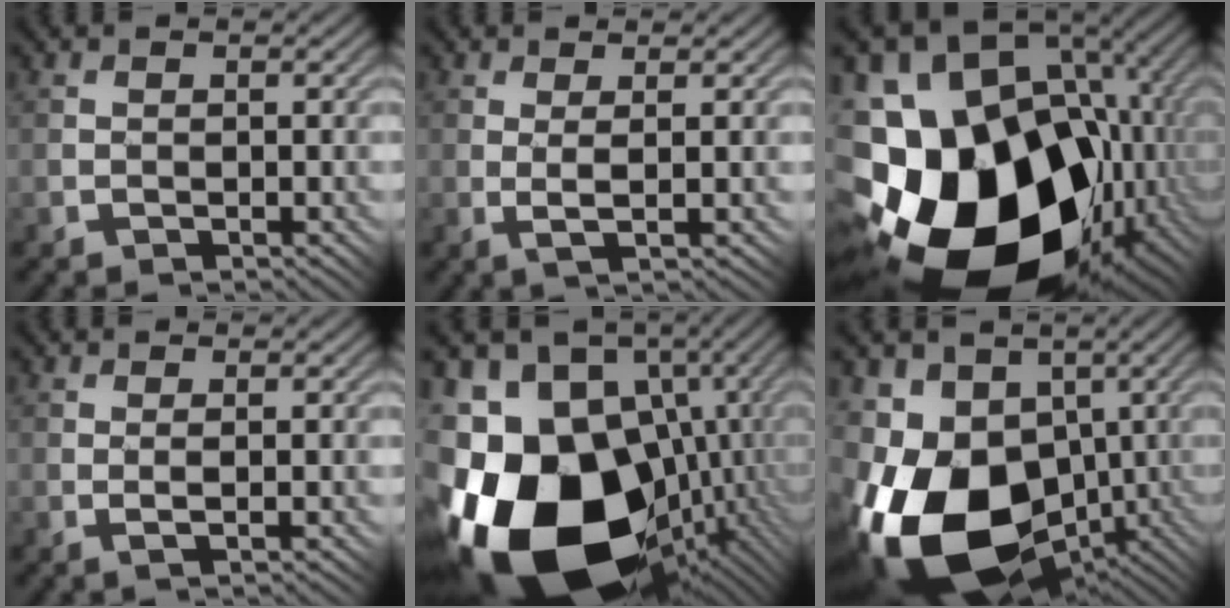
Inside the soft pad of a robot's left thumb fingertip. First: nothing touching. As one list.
[{"total": 2.0, "force": [0.8, -0.8, 1.6], "torque": [-0.032, 0.009, 0.014]}, {"total": 22.0, "force": [-6.5, 16.0, 13.7], "torque": [-0.285, -0.039, -0.083]}, {"total": 1.4, "force": [0.3, -0.4, 1.3], "torque": [-0.020, 0.008, 0.004]}, {"total": 21.8, "force": [-6.6, 14.7, 14.6], "torque": [-0.313, -0.043, -0.089]}, {"total": 18.7, "force": [-5.6, 12.7, 12.5], "torque": [-0.292, -0.039, -0.079]}]